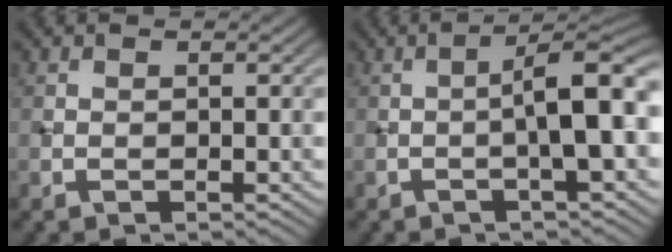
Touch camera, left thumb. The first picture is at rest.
{"total": 6.4, "force": [-1.2, 1.3, 6.2], "torque": [-0.094, 0.023, -0.026]}